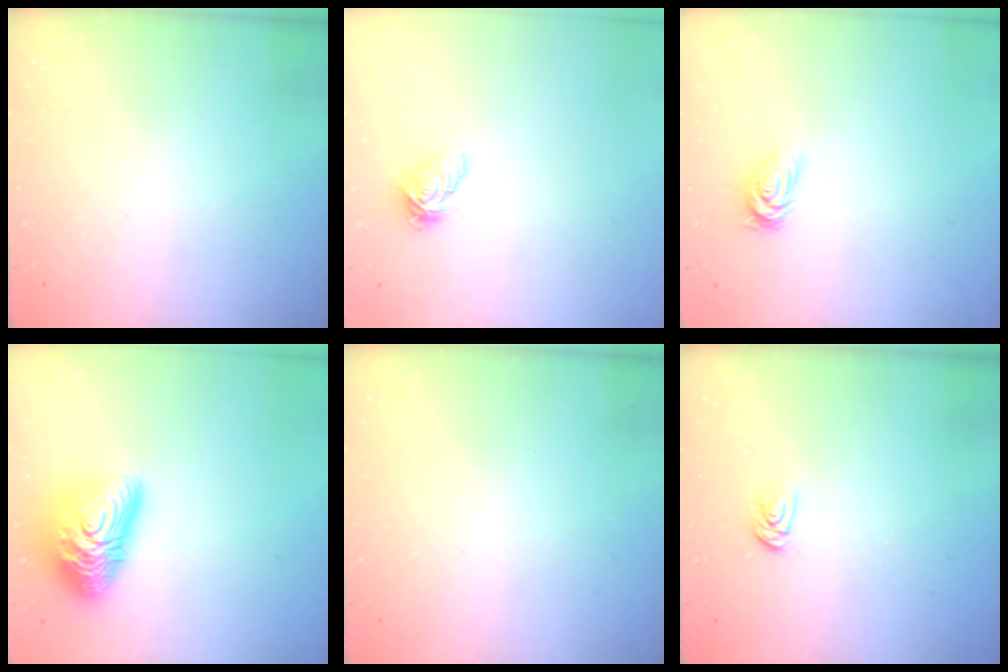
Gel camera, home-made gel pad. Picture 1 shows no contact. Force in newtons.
{"total": 6.2, "press": 6.1, "slide": 0.4}
{"total": 3.2, "press": 3.2, "slide": 0.5}
{"total": 16.3, "press": 16.2, "slide": 0.8}
{"total": 0.0}
{"total": 2.0, "press": 2.0, "slide": 0.3}